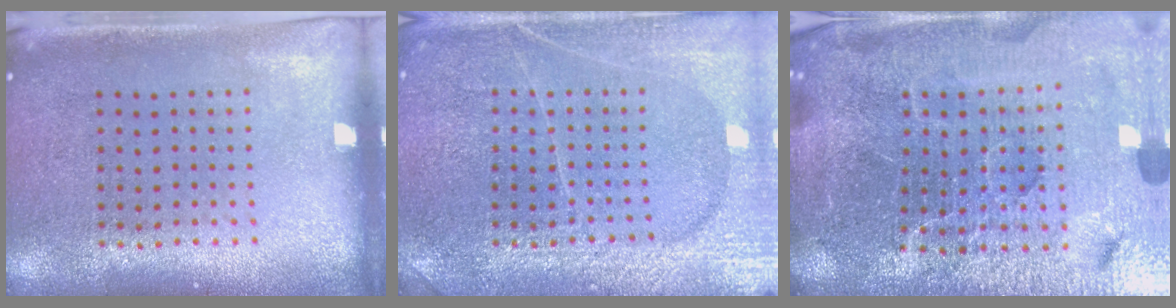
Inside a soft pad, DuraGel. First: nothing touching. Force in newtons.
{"total": 3.7, "press": 3.7, "slide": 0.3}
{"total": 7.0, "press": 6.1, "slide": 3.4}